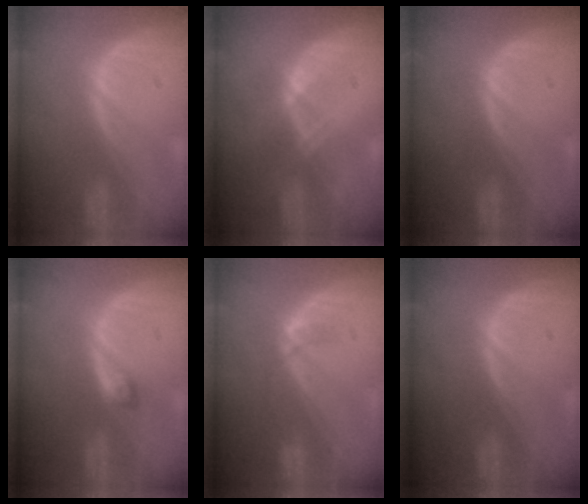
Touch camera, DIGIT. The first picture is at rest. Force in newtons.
{"total": 1.1, "press": 1.0, "slide": 0.2}
{"total": 0.0}
{"total": 1.6, "press": 1.6, "slide": 0.3}
{"total": 2.7, "press": 2.4, "slide": 1.3}
{"total": 0.0}